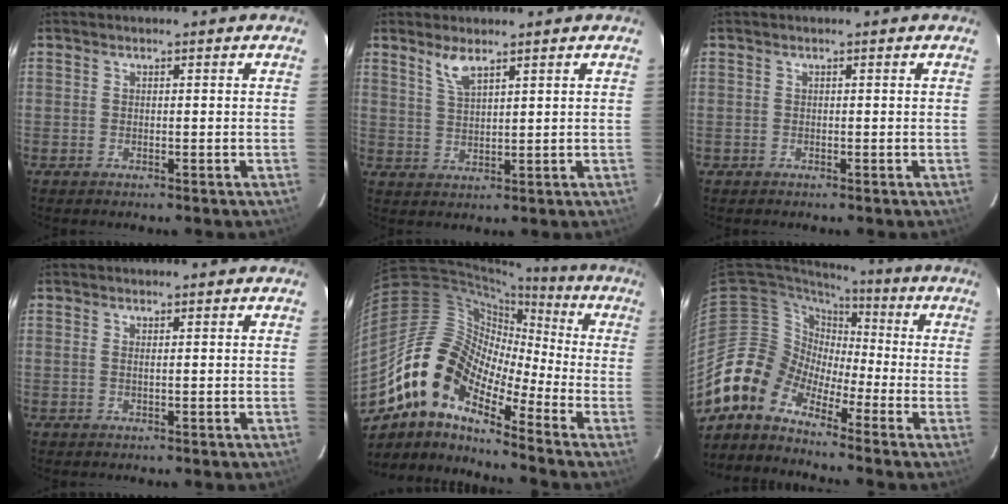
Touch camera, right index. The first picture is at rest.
{"total": 4.0, "force": [2.9, 1.0, 2.5], "torque": [-0.052, -0.003, 0.062]}
{"total": 0.8, "force": [-0.3, 0.7, -0.2], "torque": [0.004, 0.000, -0.004]}
{"total": 0.6, "force": [0.2, -0.2, 0.6], "torque": [-0.014, 0.001, 0.002]}
{"total": 15.7, "force": [-10.3, 6.8, 9.7], "torque": [-0.161, 0.000, -0.213]}
{"total": 9.2, "force": [-6.8, 6.2, 1.3], "torque": [-0.027, 0.028, -0.152]}